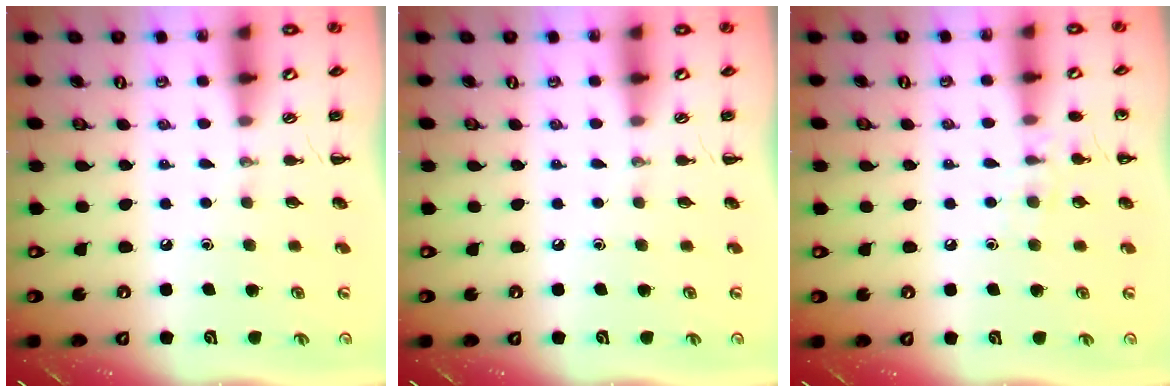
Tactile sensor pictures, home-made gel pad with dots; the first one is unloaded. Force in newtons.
{"total": 0.0}
{"total": 7.2, "press": 6.9, "slide": 2.0}